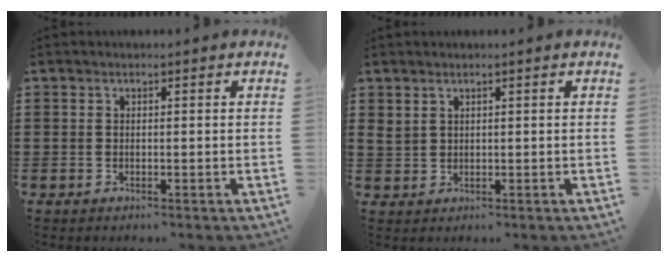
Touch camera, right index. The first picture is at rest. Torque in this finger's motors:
{"motor_torque": [0.36, 0.40, 0.04, 0.02]}